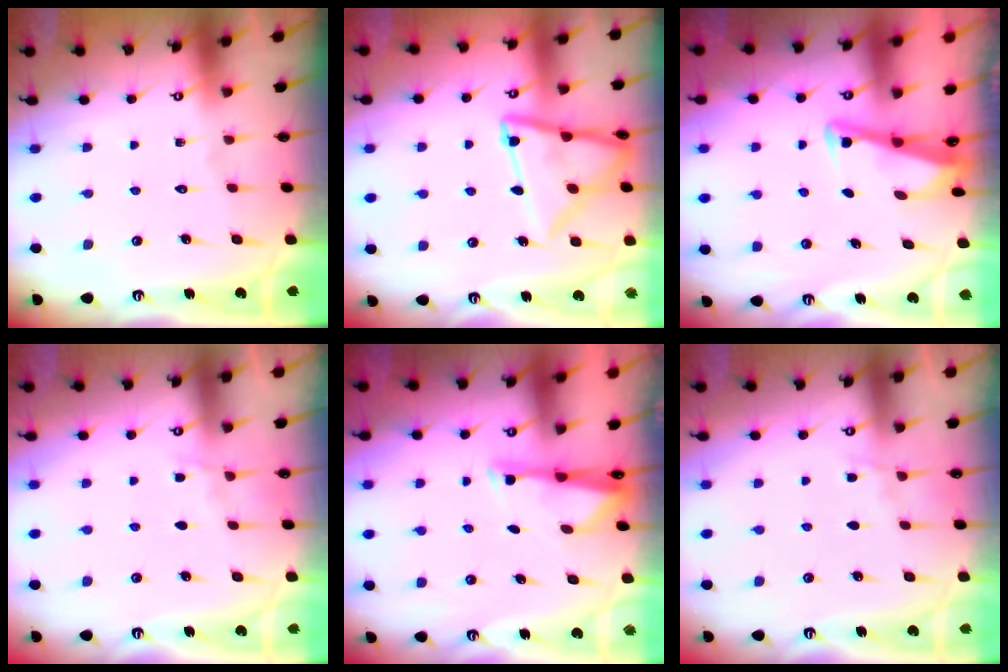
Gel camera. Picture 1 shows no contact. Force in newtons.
{"total": 14.1, "press": 14.0, "slide": 1.3}
{"total": 3.4, "press": 3.3, "slide": 0.4}
{"total": 3.0, "press": 3.0, "slide": 0.4}
{"total": 3.0, "press": 2.9, "slide": 0.5}
{"total": 3.0, "press": 3.0, "slide": 0.4}